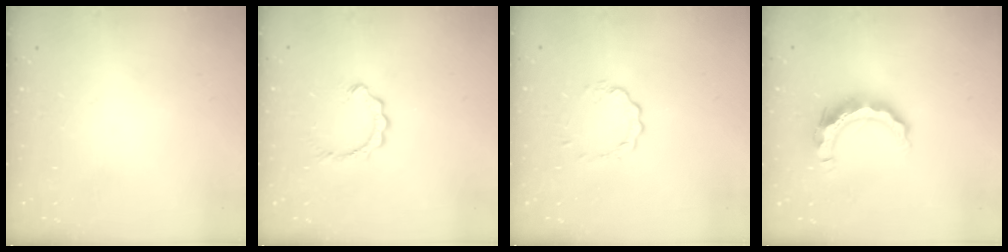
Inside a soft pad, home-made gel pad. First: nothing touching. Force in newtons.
{"total": 2.8, "press": 2.8, "slide": 0.3}
{"total": 3.7, "press": 3.7, "slide": 0.5}
{"total": 10.5, "press": 10.5, "slide": 0.6}